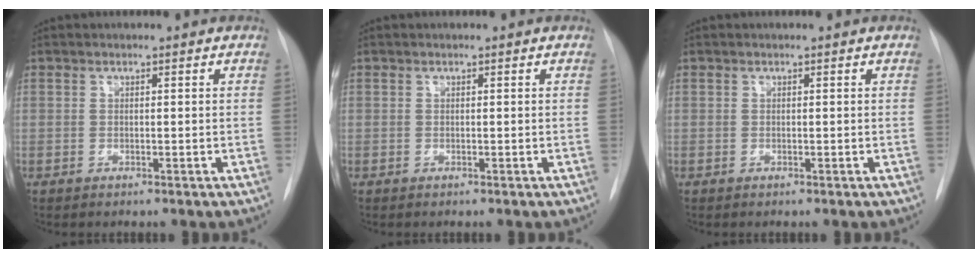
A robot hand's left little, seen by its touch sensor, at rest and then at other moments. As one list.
[{"total": 0.0}, {"total": 0.0}]